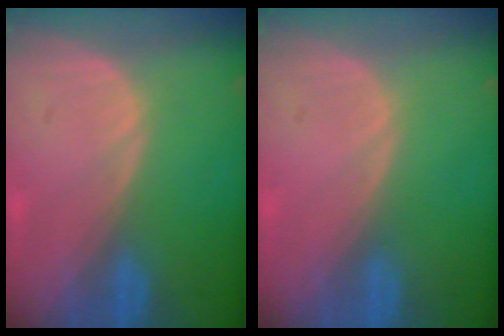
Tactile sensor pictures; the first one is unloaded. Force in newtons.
{"total": 0.0}